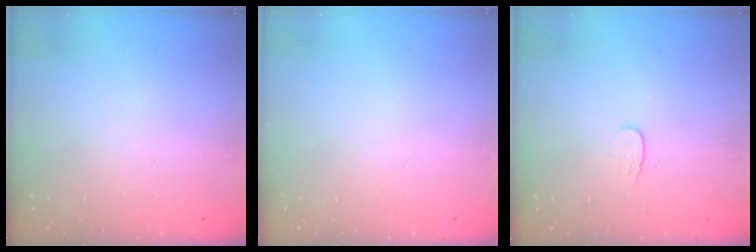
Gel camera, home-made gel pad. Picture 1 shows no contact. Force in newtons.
{"total": 0.0}
{"total": 3.9, "press": 3.9, "slide": 0.4}